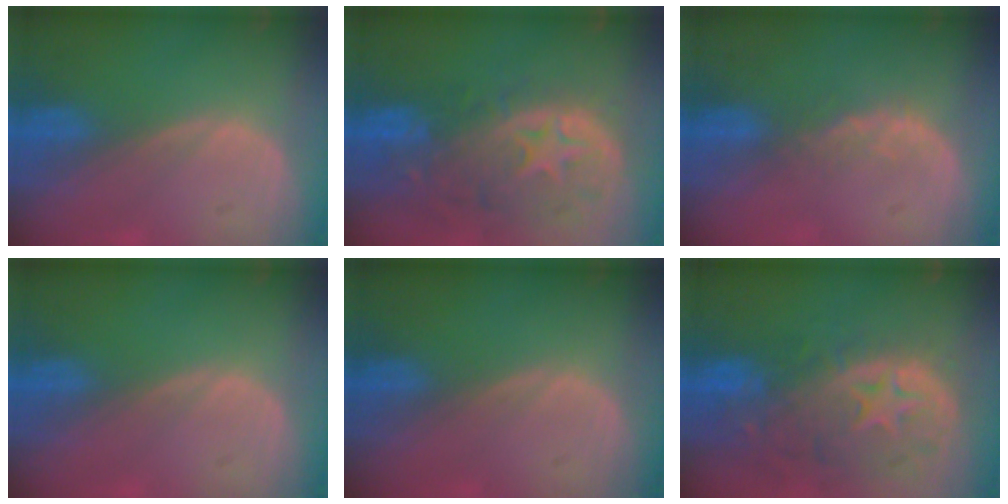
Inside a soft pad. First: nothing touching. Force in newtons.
{"total": 12.4, "press": 10.5, "slide": 6.7}
{"total": 2.6, "press": 2.1, "slide": 1.5}
{"total": 0.0}
{"total": 0.0}
{"total": 13.3, "press": 11.1, "slide": 7.4}